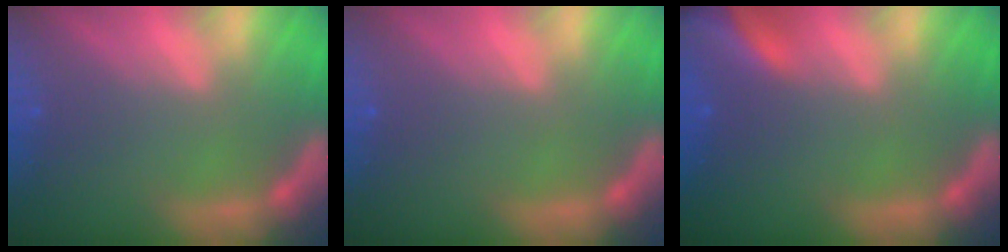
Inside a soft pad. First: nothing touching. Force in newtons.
{"total": 0.0}
{"total": 8.4}